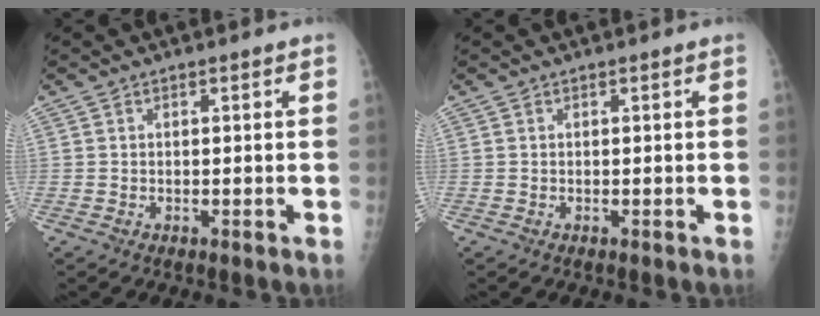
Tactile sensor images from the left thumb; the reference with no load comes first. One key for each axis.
{"total": 0.0}